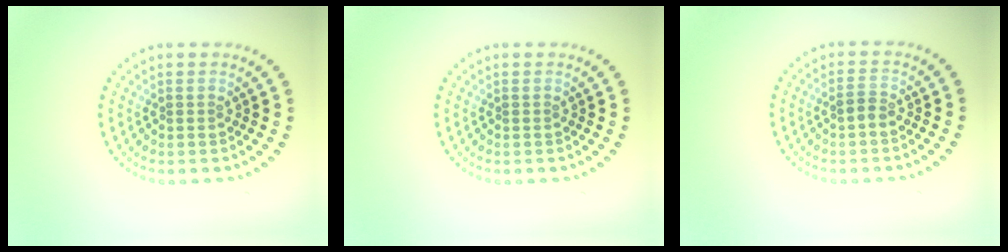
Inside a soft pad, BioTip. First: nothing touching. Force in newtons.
{"total": 0.0}
{"total": 1.2, "press": 1.1, "slide": 0.5}